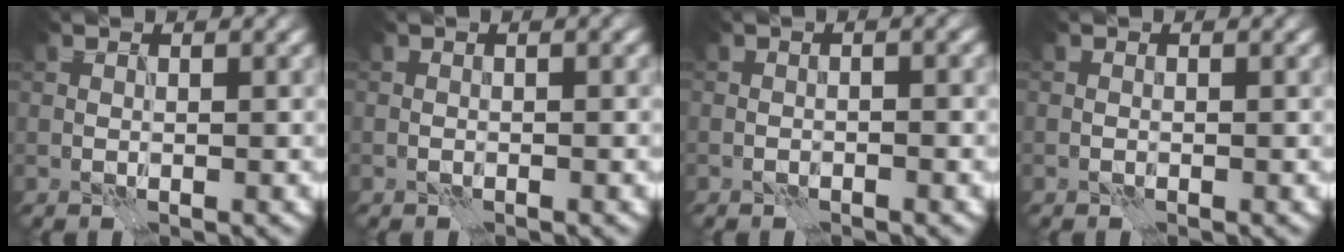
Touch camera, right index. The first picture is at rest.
{"total": 1.2, "force": [0.2, 0.4, 1.1], "torque": [-0.008, 0.001, 0.000]}
{"total": 2.1, "force": [0.0, 0.7, 1.9], "torque": [-0.009, 0.002, -0.008]}
{"total": 0.0}